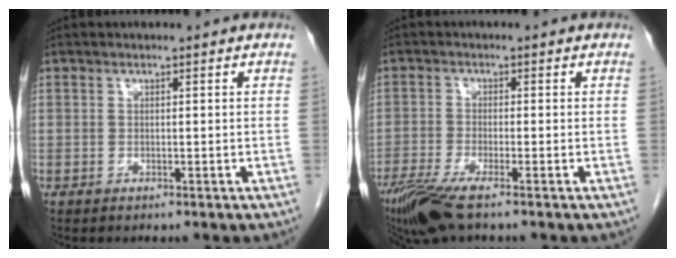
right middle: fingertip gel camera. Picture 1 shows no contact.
{"total": 7.3, "force": [-5.2, 0.8, 5.1], "torque": [-0.097, -0.020, -0.098]}